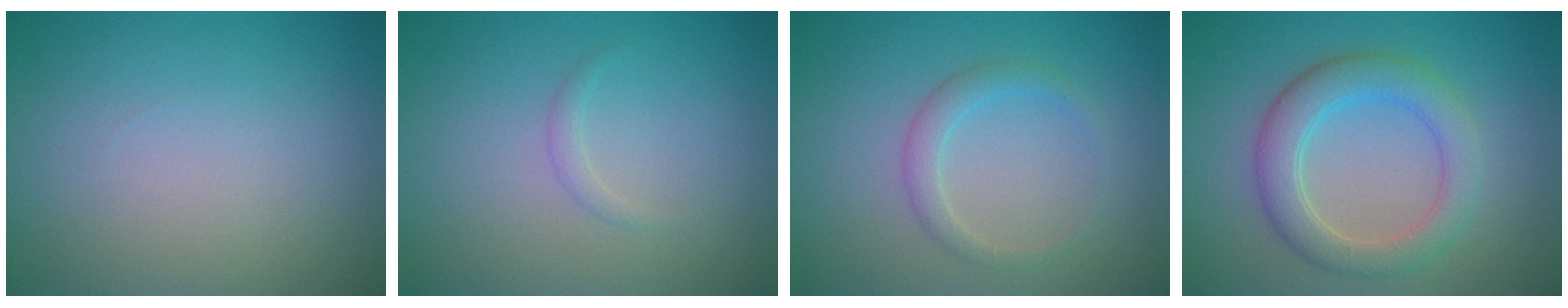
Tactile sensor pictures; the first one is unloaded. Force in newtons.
{"total": 0.7, "press": 0.7, "slide": 0.0}
{"total": 1.8, "press": 1.8, "slide": 0.0}
{"total": 4.6, "press": 4.5, "slide": 0.2}